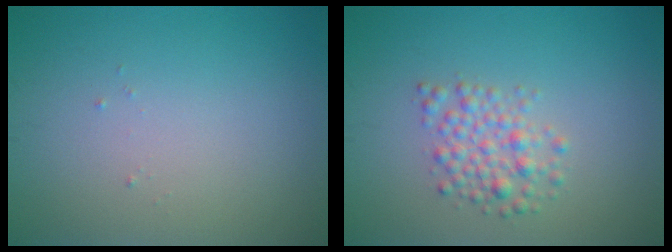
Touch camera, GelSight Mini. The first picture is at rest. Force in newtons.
{"total": 2.7, "press": 2.7, "slide": 0.1}